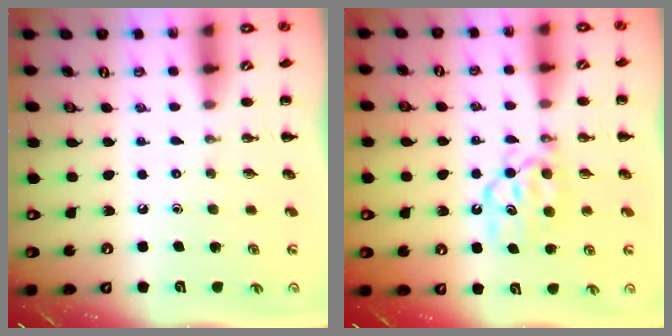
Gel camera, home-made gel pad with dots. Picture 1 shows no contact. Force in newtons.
{"total": 7.9, "press": 7.9, "slide": 0.6}